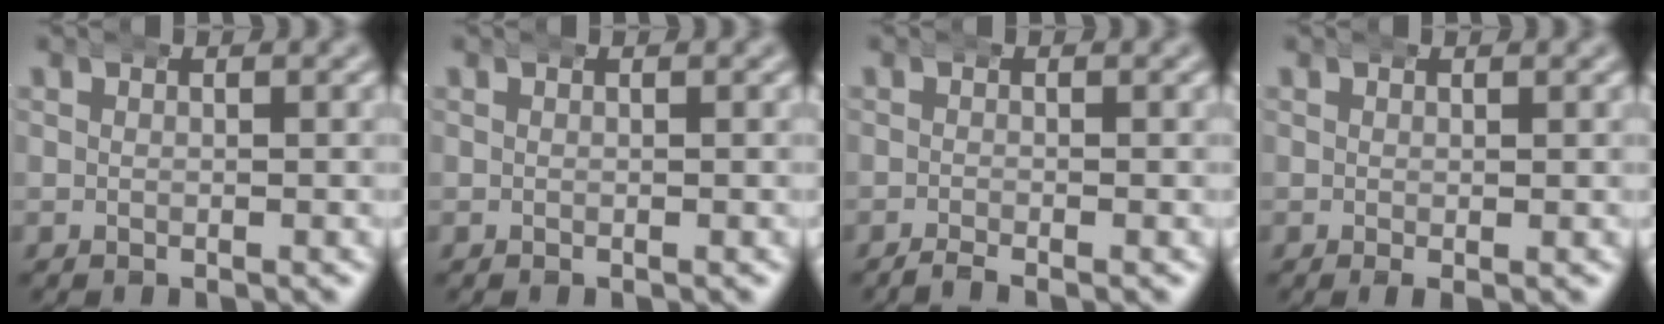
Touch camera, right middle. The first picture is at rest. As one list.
[{"total": 0.0}, {"total": 1.6, "force": [-1.5, 0.1, 0.6], "torque": [-0.012, -0.004, -0.026]}, {"total": 0.7, "force": [-0.1, 0.2, 0.6], "torque": [-0.009, 0.000, -0.001]}]